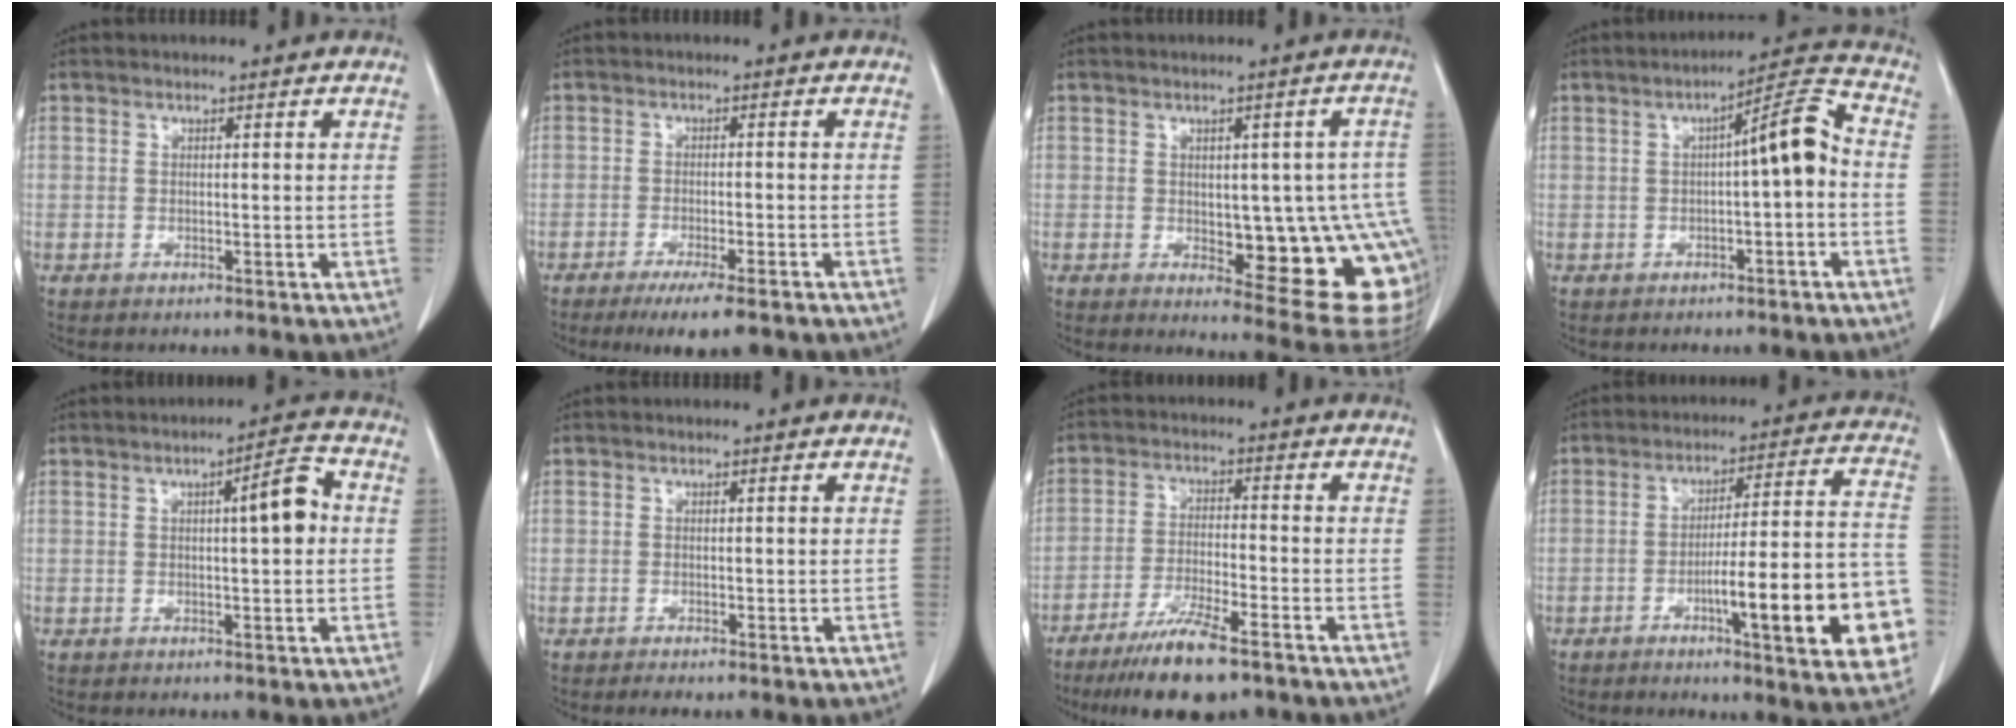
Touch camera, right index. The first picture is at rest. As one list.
[{"total": 7.9, "force": [-5.9, 0.8, 5.2], "torque": [-0.069, -0.016, -0.085]}, {"total": 15.4, "force": [-2.3, 5.4, 14.3], "torque": [-0.115, 0.012, -0.006]}, {"total": 7.3, "force": [-0.4, 0.8, 7.2], "torque": [-0.103, 0.026, -0.009]}, {"total": 5.4, "force": [0.6, 0.8, 5.3], "torque": [-0.076, 0.013, 0.005]}, {"total": 1.1, "force": [-0.8, 0.1, 0.7], "torque": [-0.010, -0.003, -0.011]}, {"total": 10.4, "force": [-7.5, 1.6, 7.0], "torque": [-0.127, -0.025, -0.127]}, {"total": 18.4, "force": [-6.1, 2.4, 17.2], "torque": [-0.177, 0.022, -0.075]}]